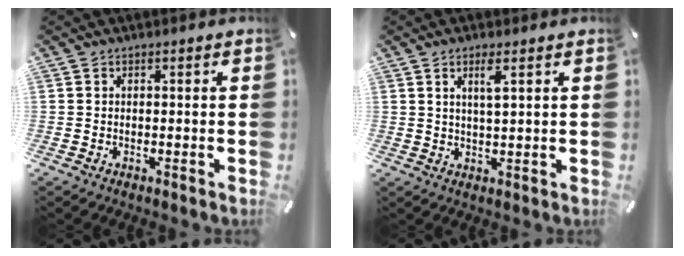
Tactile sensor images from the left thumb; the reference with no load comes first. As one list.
[{"total": 3.9, "force": [2.0, 0.7, 3.3], "torque": [-0.064, -0.003, 0.031]}]